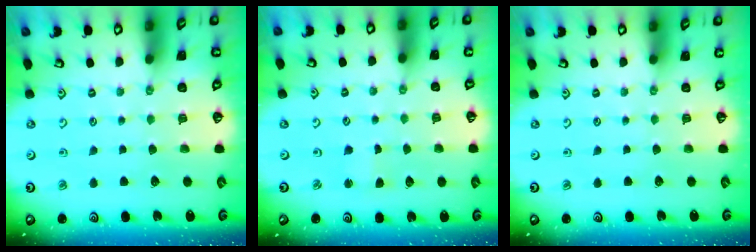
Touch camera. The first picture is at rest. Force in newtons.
{"total": 1.2, "press": 1.2, "slide": 0.2}
{"total": 0.0}